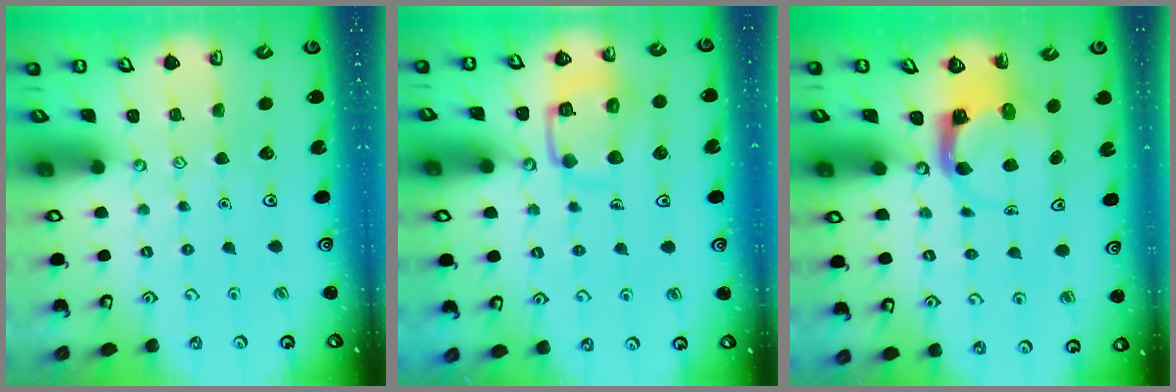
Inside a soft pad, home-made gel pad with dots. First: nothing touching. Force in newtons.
{"total": 15.0, "press": 14.9, "slide": 1.5}
{"total": 3.9, "press": 3.9, "slide": 0.6}